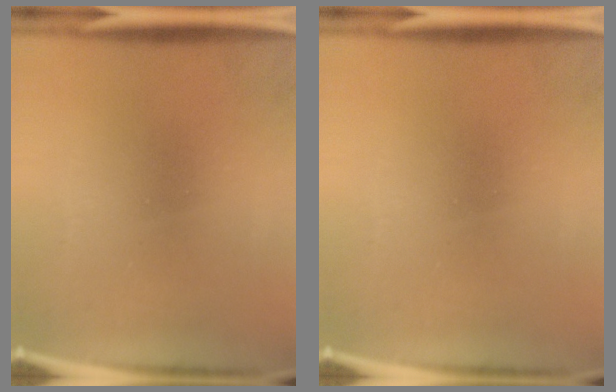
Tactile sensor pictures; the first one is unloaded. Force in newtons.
{"total": 0.0}